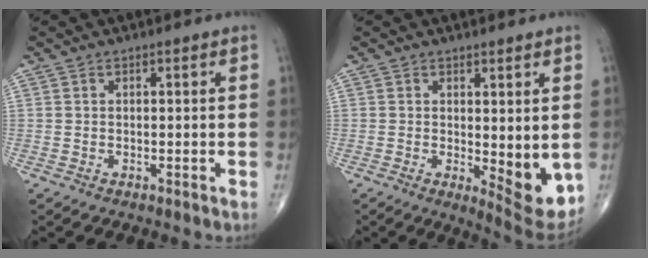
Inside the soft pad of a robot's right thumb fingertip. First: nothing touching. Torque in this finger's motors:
{"motor_torque": [-0.53, 0.61, 0.27, 0.22, 0.07]}